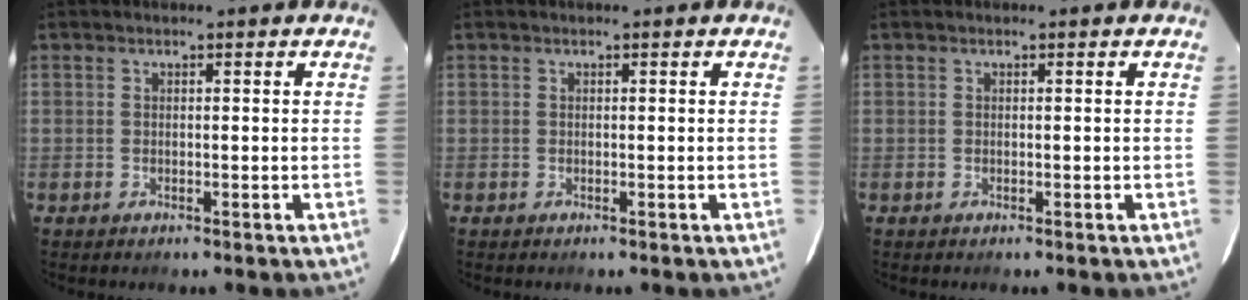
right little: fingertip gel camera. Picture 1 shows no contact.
{"total": 0.0}
{"total": 0.0}